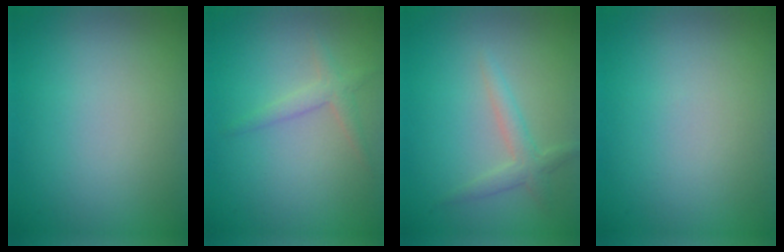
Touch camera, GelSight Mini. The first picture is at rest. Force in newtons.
{"total": 1.7, "press": 1.6, "slide": 0.1}
{"total": 1.9, "press": 1.9, "slide": 0.1}
{"total": 0.0}